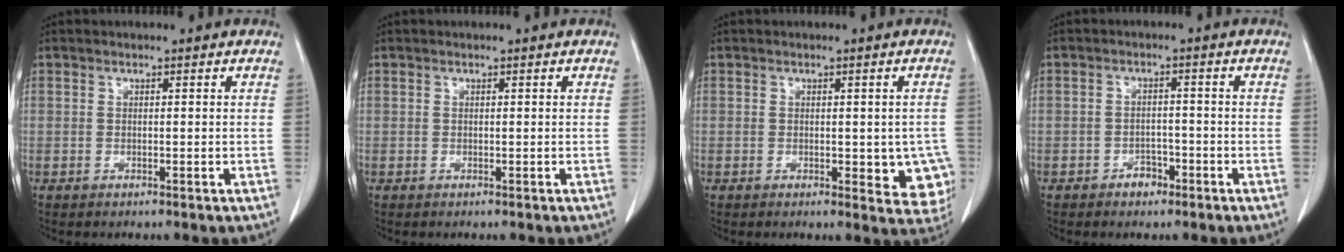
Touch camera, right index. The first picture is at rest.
{"total": 0.0}
{"total": 7.2, "force": [-1.5, 3.3, 6.3], "torque": [-0.052, -0.006, -0.015]}
{"total": 2.7, "force": [-1.7, 1.8, 1.1], "torque": [-0.011, 0.008, -0.022]}